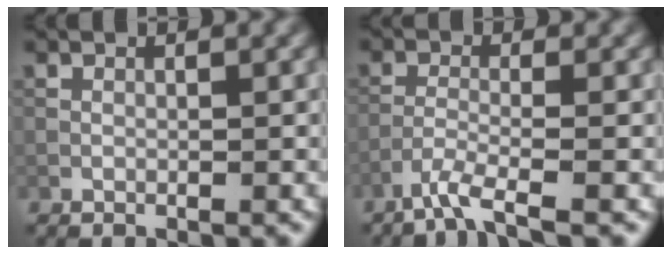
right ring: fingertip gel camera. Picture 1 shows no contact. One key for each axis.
{"total": 3.1, "fx": -2.3, "fy": 0.3, "fz": 2.1, "tx": -0.039, "ty": -0.003, "tz": -0.059}